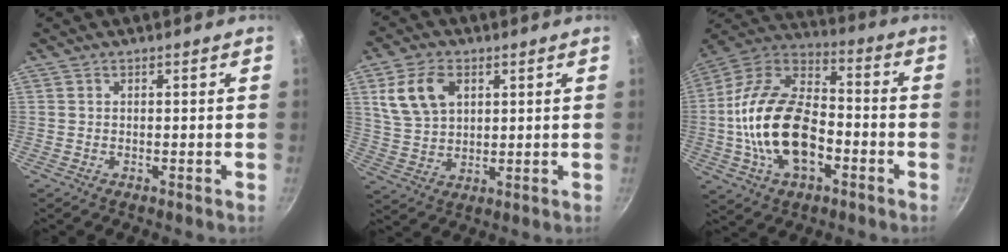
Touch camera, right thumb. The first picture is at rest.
{"total": 10.1, "force": [3.7, 6.7, 6.7], "torque": [-0.113, -0.006, 0.074]}
{"total": 21.7, "force": [-4.7, 13.0, 16.7], "torque": [-0.291, 0.042, -0.097]}